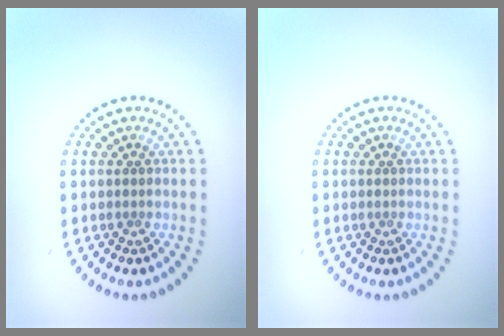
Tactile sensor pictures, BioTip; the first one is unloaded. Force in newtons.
{"total": 0.0}